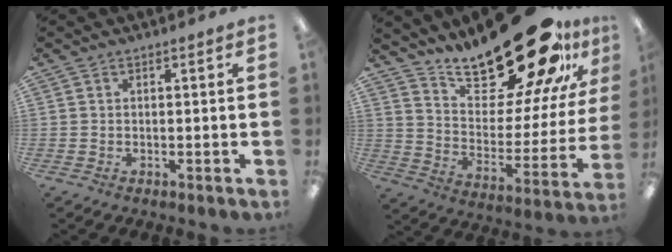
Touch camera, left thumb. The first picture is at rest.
{"total": 27.3, "force": [20.9, 9.8, 14.5], "torque": [-0.205, -0.144, 0.346]}